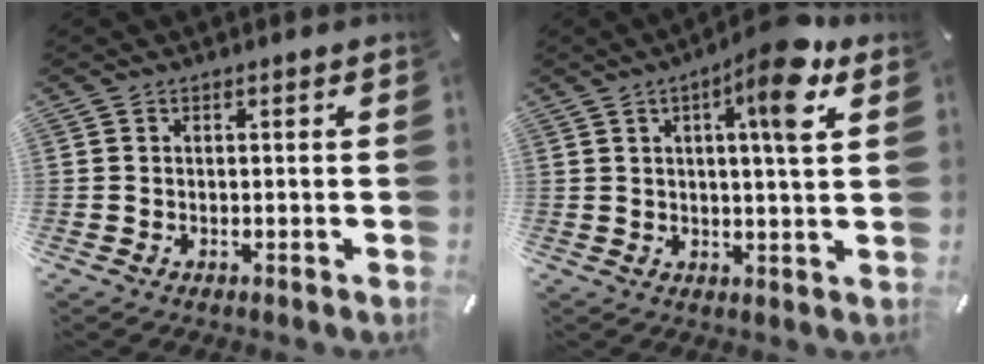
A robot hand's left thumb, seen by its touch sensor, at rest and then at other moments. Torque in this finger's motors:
{"motor_torque": [1.72, 1.48, 0.50, 0.33, 0.09]}